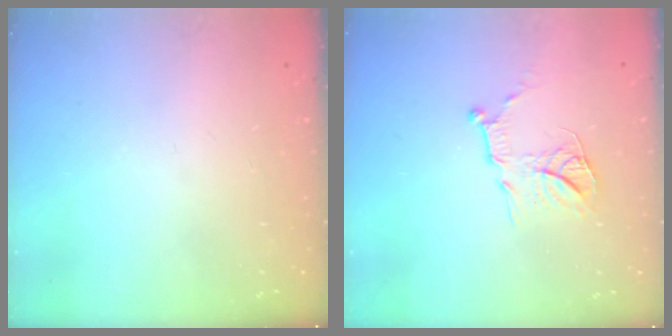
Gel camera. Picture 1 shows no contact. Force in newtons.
{"total": 12.1, "press": 12.1, "slide": 0.9}